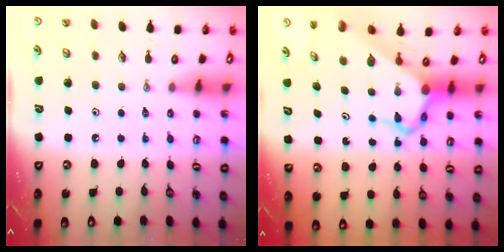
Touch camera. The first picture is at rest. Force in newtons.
{"total": 8.8, "press": 8.8, "slide": 0.7}